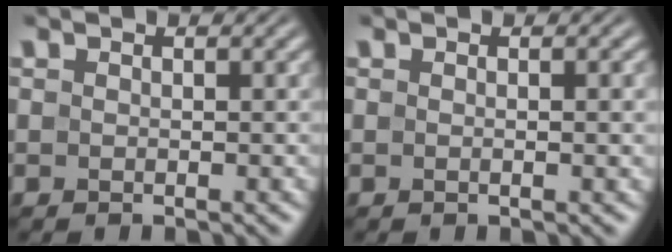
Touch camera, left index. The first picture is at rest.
{"total": 1.9, "force": [0.1, 0.5, 1.8], "torque": [-0.020, 0.002, -0.003]}